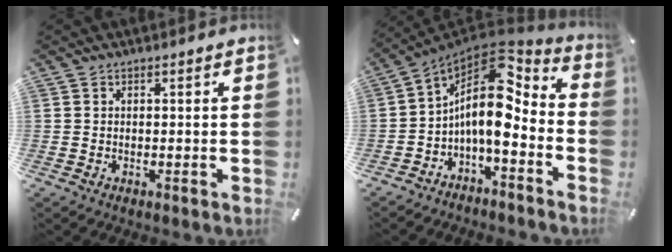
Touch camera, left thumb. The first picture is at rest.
{"total": 13.8, "force": [1.1, 7.5, 11.5], "torque": [-0.208, -0.035, 0.014]}